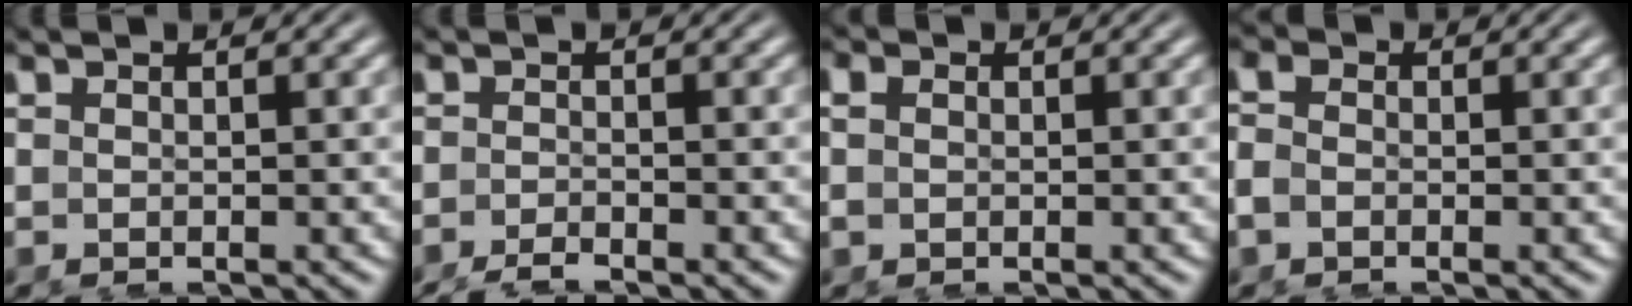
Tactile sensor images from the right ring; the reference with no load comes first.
{"total": 1.8, "force": [-1.8, -0.2, 0.1], "torque": [-0.002, -0.003, -0.033]}
{"total": 1.1, "force": [0.1, 0.9, 0.6], "torque": [-0.021, -0.008, 0.006]}
{"total": 2.0, "force": [-0.4, 1.7, 0.9], "torque": [-0.026, -0.006, -0.011]}